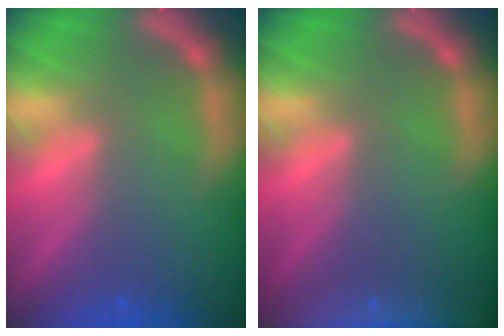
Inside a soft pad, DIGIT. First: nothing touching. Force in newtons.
{"total": 9.0}